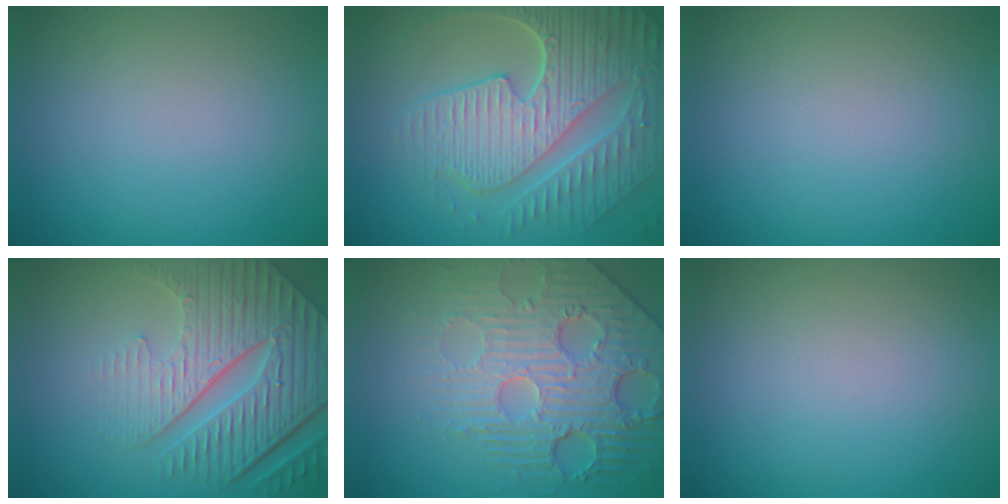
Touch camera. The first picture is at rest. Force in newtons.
{"total": 9.1, "press": 6.5, "slide": 6.4}
{"total": 0.0}
{"total": 8.7, "press": 6.1, "slide": 6.1}
{"total": 6.2, "press": 5.3, "slide": 3.4}
{"total": 0.0}